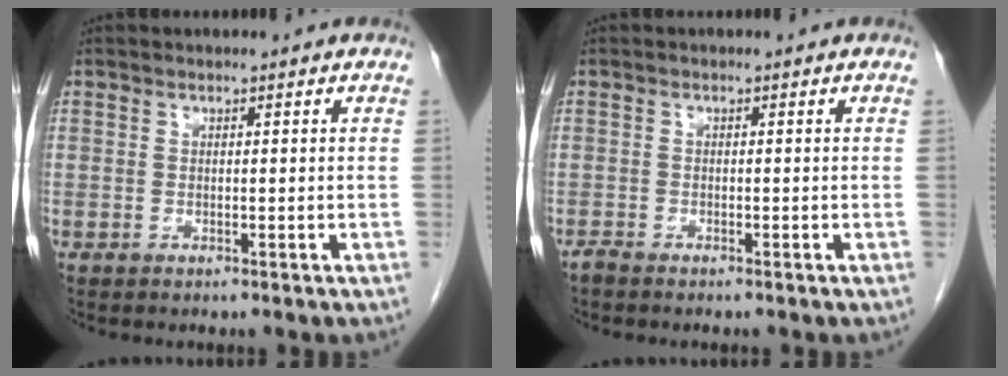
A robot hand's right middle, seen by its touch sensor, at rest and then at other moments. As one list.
[{"total": 0.9, "force": [-0.8, 0.1, 0.2], "torque": [-0.014, -0.002, -0.018]}]